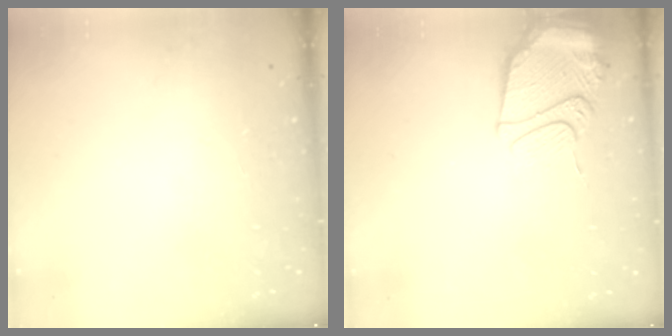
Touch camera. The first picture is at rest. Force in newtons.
{"total": 13.3, "press": 13.2, "slide": 1.4}